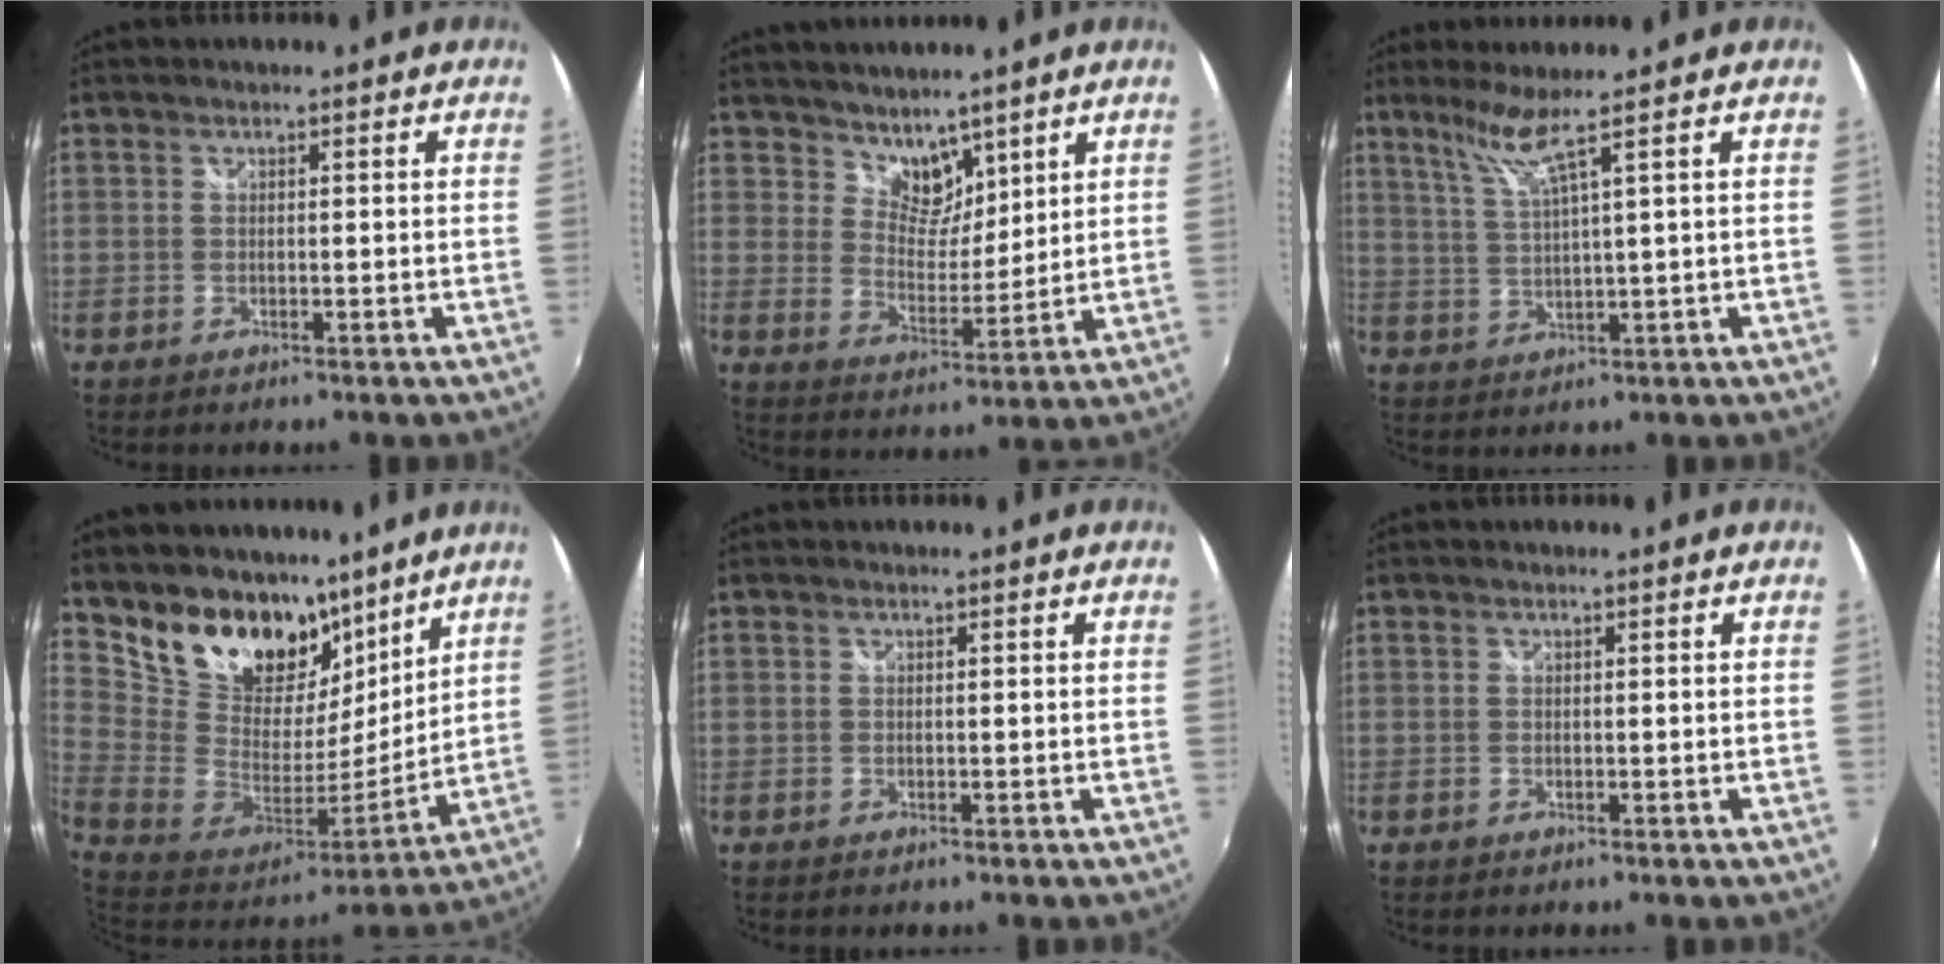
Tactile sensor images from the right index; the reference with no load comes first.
{"total": 6.7, "force": [5.3, 3.5, 1.9], "torque": [-0.019, -0.001, 0.098]}
{"total": 4.9, "force": [3.5, -1.5, 3.1], "torque": [-0.061, -0.005, 0.076]}
{"total": 21.1, "force": [14.9, 12.1, 8.6], "torque": [-0.206, 0.003, 0.274]}
{"total": 0.0}
{"total": 0.0}